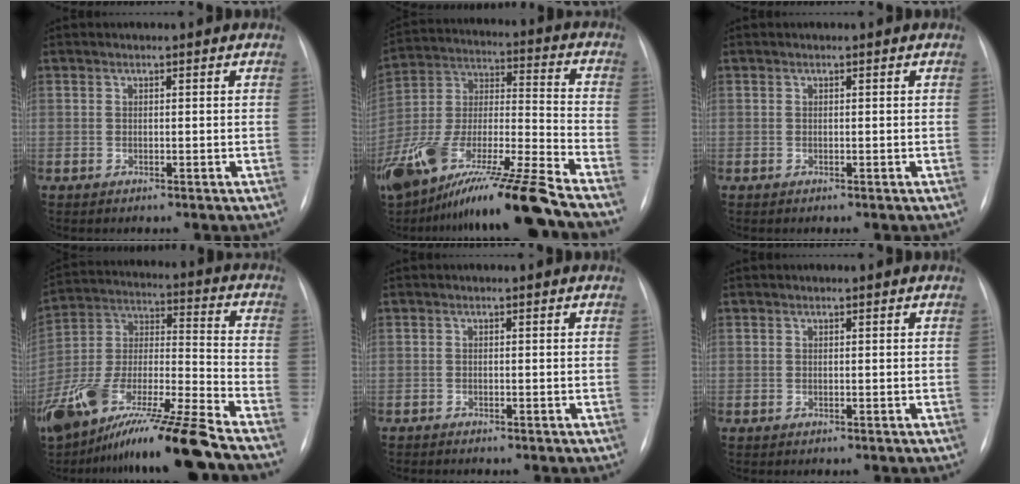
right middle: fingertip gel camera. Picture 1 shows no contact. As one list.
[{"total": 22.5, "force": [-17.5, -0.1, 14.2], "torque": [-0.268, -0.033, -0.317]}, {"total": 0.0}, {"total": 21.3, "force": [-16.6, 0.0, 13.4], "torque": [-0.261, -0.031, -0.302]}, {"total": 1.1, "force": [-1.0, 0.2, 0.4], "torque": [-0.011, -0.004, -0.014]}, {"total": 0.0}]